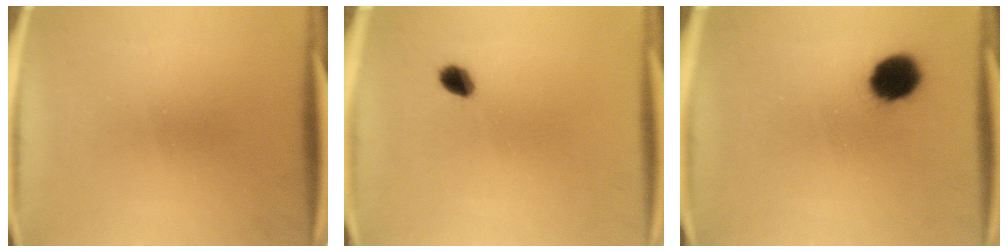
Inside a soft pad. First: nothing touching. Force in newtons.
{"total": 2.9}
{"total": 9.1}